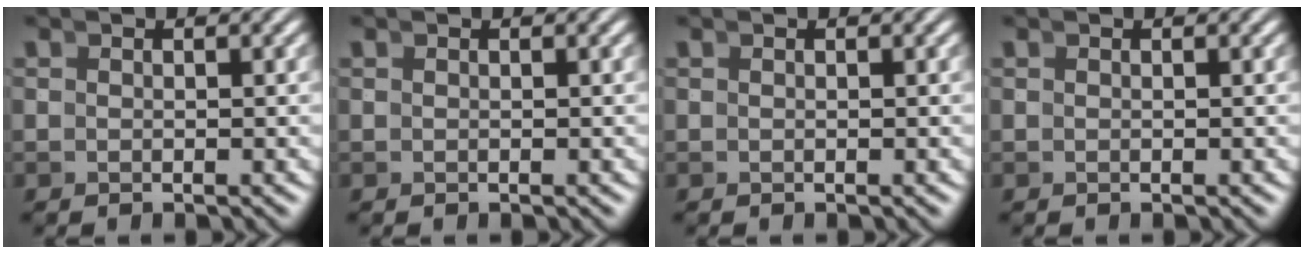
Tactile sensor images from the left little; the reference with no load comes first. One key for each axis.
{"total": 0.0}
{"total": 0.0}
{"total": 0.0}